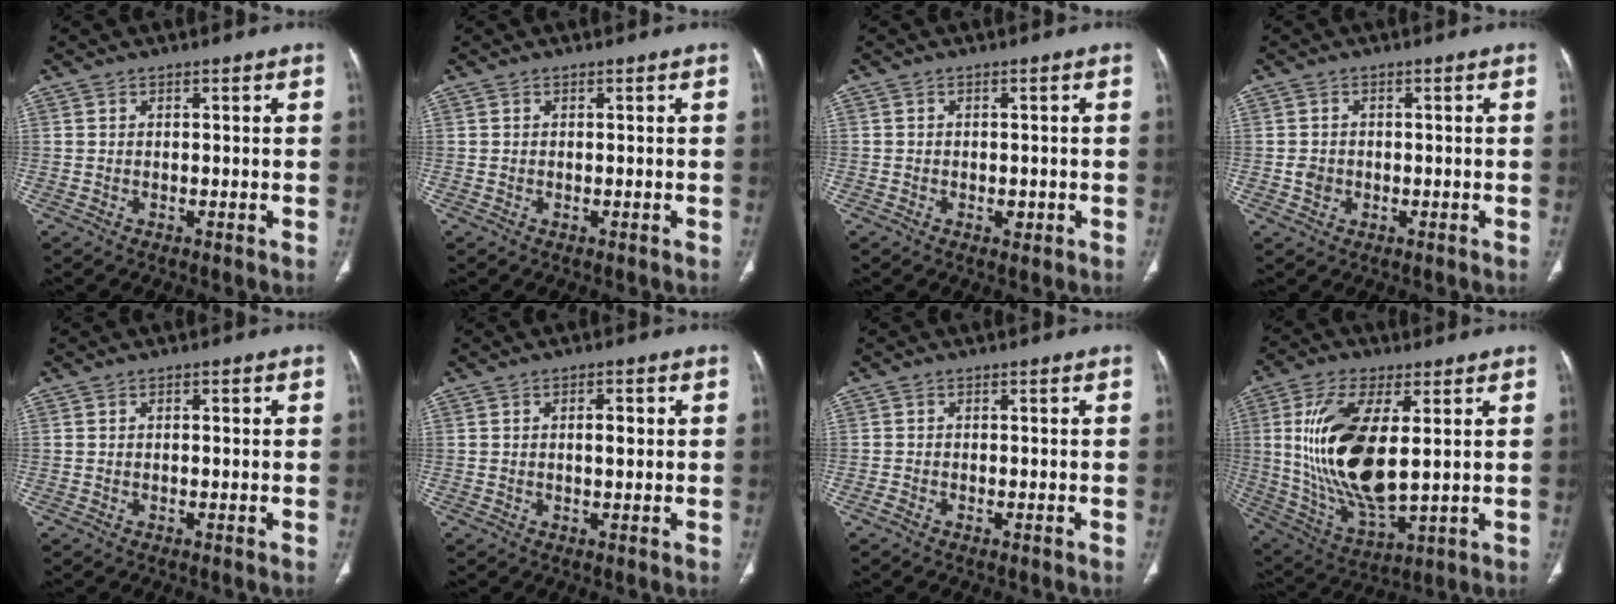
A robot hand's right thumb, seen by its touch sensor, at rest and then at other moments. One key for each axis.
{"total": 0.0}
{"total": 1.6, "fx": -0.5, "fy": 1.2, "fz": 0.8, "tx": -0.004, "ty": 0.003, "tz": -0.005}
{"total": 2.1, "fx": -0.4, "fy": 1.9, "fz": 0.9, "tx": -0.010, "ty": 0.004, "tz": -0.005}
{"total": 0.8, "fx": 0.1, "fy": 0.2, "fz": 0.8, "tx": -0.017, "ty": 0.003, "tz": 0.003}
{"total": 2.8, "fx": 0.5, "fy": 1.1, "fz": 2.5, "tx": -0.037, "ty": 0.001, "tz": 0.006}
{"total": 0.9, "fx": -0.7, "fy": 0.4, "fz": 0.4, "tx": -0.013, "ty": 0.001, "tz": -0.014}
{"total": 19.4, "fx": 2.7, "fy": 8.3, "fz": 17.4, "tx": -0.349, "ty": -0.022, "tz": 0.062}